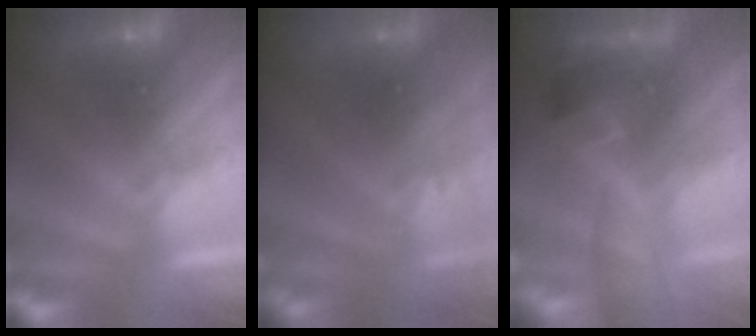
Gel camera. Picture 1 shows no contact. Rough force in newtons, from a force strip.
{"total": 2.8}
{"total": 8.2}